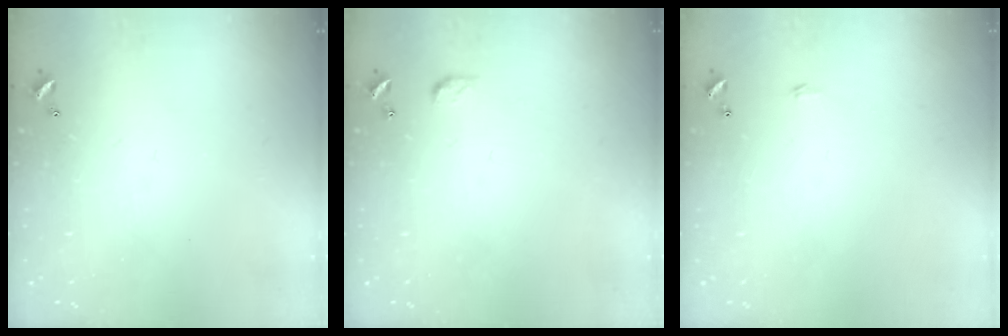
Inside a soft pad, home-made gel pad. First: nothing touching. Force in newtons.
{"total": 4.4, "press": 4.4, "slide": 0.6}
{"total": 0.6, "press": 0.6, "slide": 0.2}